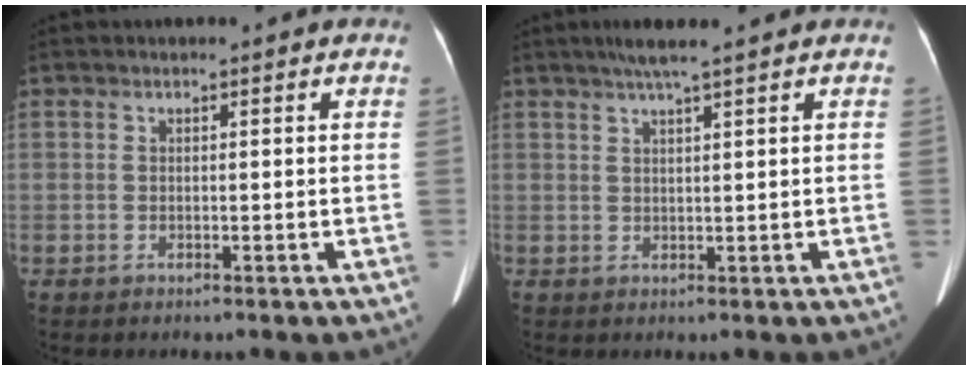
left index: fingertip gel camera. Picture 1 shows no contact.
{"total": 4.6, "force": [3.5, -0.4, 2.9], "torque": [-0.050, 0.018, 0.062]}